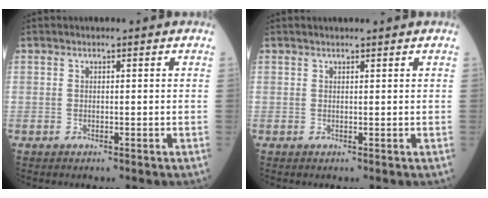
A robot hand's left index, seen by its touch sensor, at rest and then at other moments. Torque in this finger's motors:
{"motor_torque": [0.28, -0.14, 0.02, 0.02]}